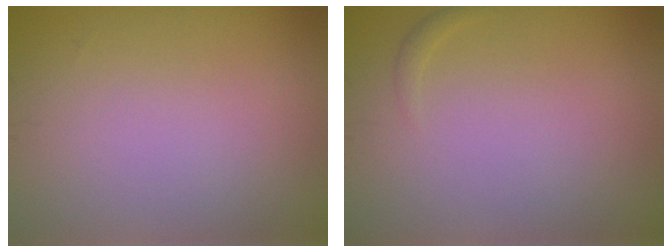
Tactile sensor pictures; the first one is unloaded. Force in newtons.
{"total": 0.5, "press": 0.5, "slide": 0.1}